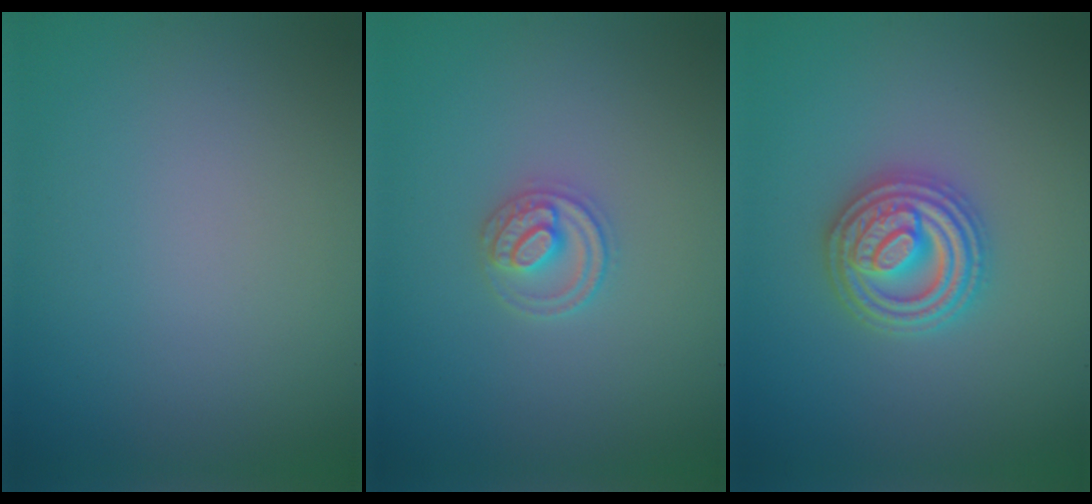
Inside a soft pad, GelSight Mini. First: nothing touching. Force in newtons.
{"total": 2.5, "press": 2.4, "slide": 0.3}
{"total": 4.9, "press": 4.8, "slide": 0.7}